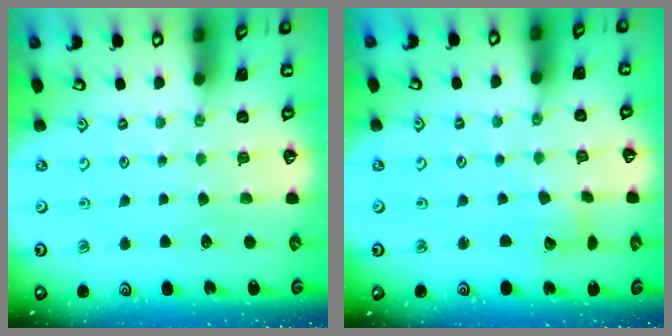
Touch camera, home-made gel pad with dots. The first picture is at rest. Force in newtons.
{"total": 4.4, "press": 4.4, "slide": 0.6}